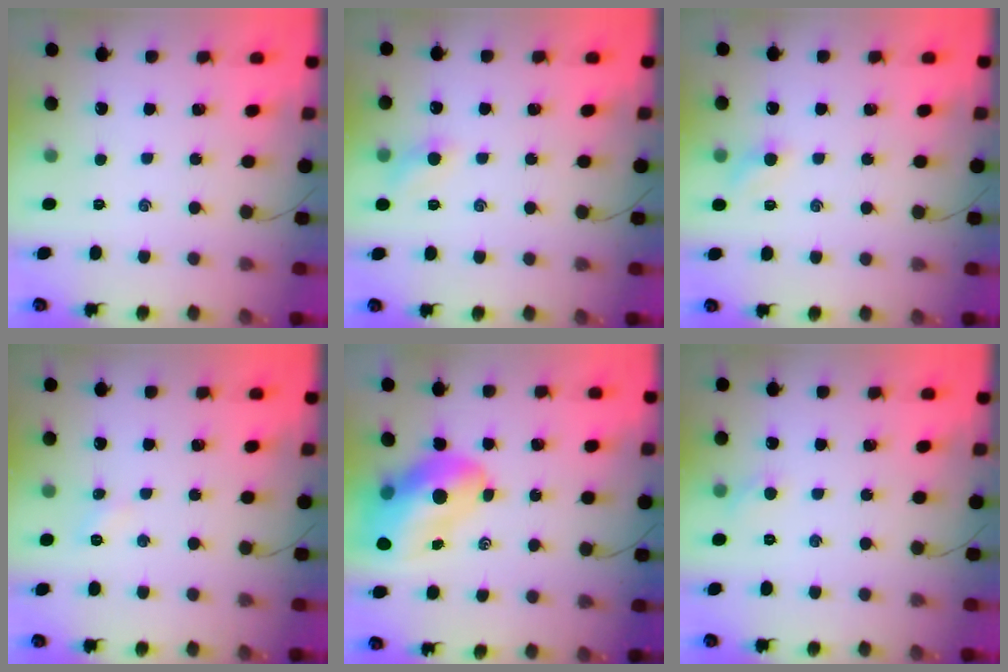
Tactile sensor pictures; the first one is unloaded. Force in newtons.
{"total": 5.6, "press": 5.3, "slide": 2.0}
{"total": 4.4, "press": 4.3, "slide": 1.0}
{"total": 4.2, "press": 4.0, "slide": 1.3}
{"total": 15.6, "press": 14.9, "slide": 4.6}
{"total": 3.6, "press": 3.4, "slide": 1.3}